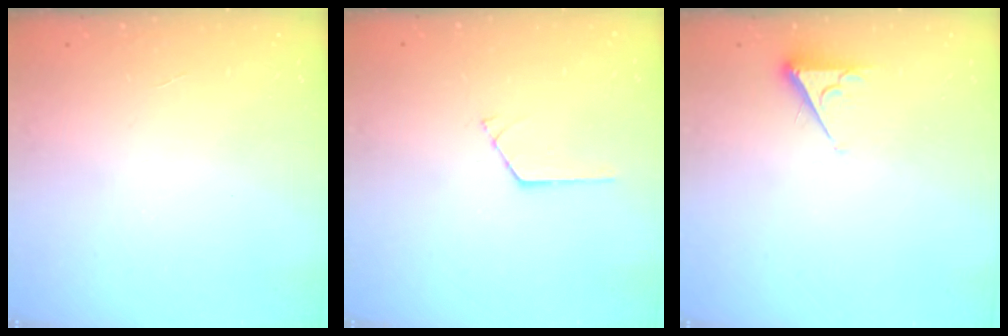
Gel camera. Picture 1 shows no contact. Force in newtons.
{"total": 0.9, "press": 0.9, "slide": 0.1}
{"total": 3.7, "press": 3.6, "slide": 0.6}